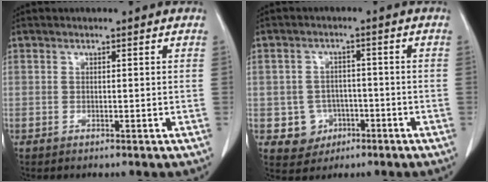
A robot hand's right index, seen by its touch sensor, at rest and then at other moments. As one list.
[{"total": 5.2, "force": [-1.8, 4.8, 0.7], "torque": [-0.004, 0.011, -0.019]}]